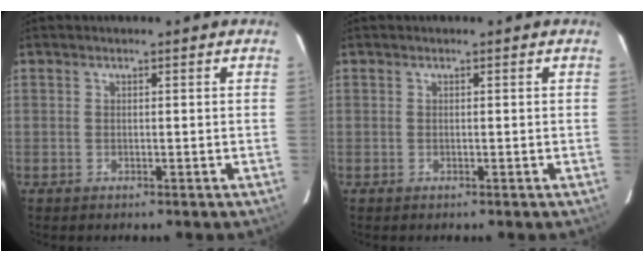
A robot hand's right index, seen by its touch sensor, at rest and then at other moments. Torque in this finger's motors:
{"motor_torque": [0.00, 0.00, 0.02, 0.00]}